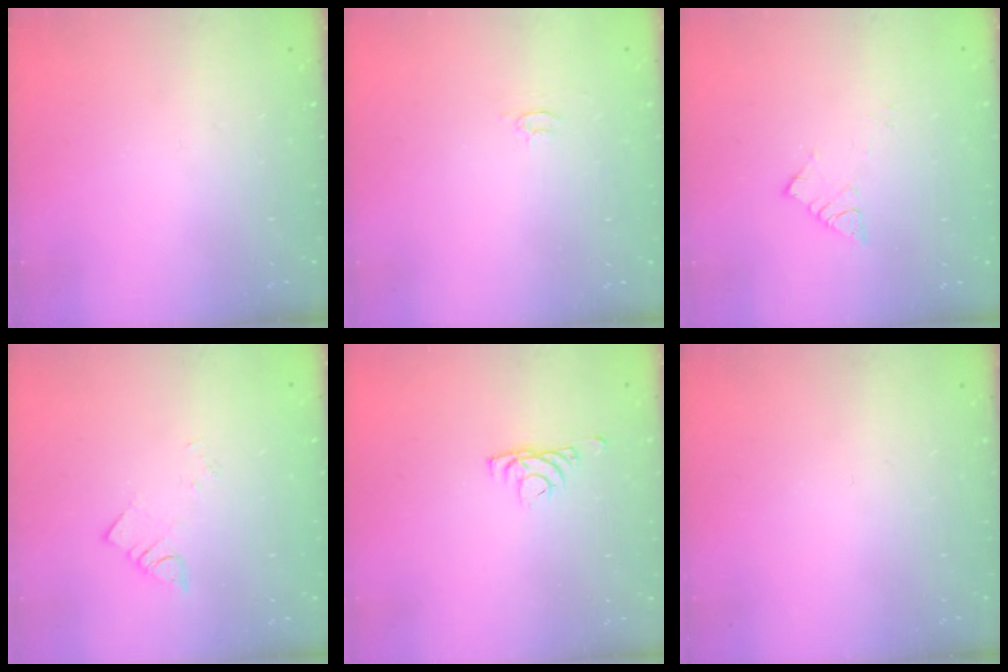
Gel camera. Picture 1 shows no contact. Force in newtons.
{"total": 2.6, "press": 2.6, "slide": 0.3}
{"total": 5.6, "press": 5.6, "slide": 0.2}
{"total": 2.2, "press": 2.1, "slide": 0.4}
{"total": 3.9, "press": 3.9, "slide": 0.8}
{"total": 0.0}